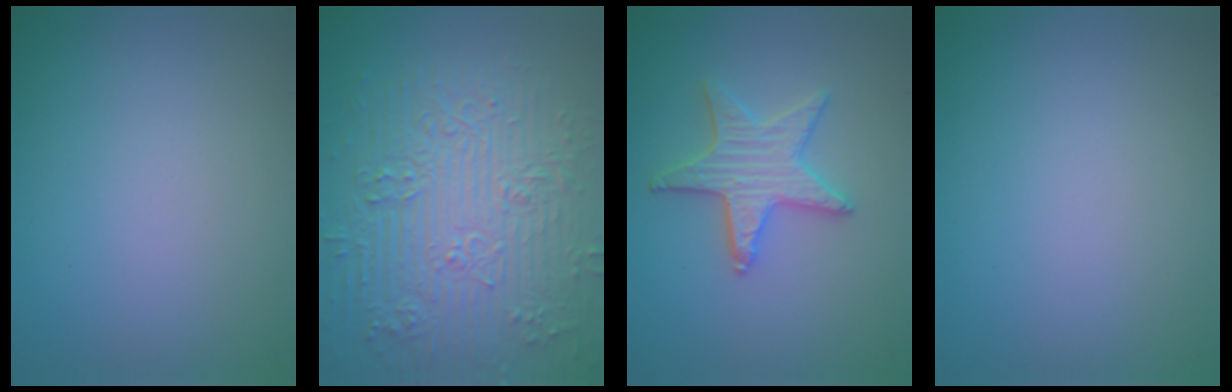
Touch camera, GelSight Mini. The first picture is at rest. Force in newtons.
{"total": 9.1, "press": 6.6, "slide": 6.3}
{"total": 3.7, "press": 3.6, "slide": 0.8}
{"total": 0.0}